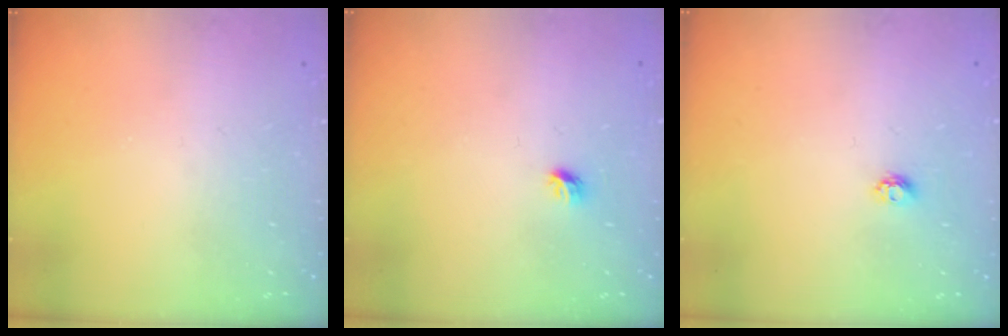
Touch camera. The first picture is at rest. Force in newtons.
{"total": 4.2, "press": 4.1, "slide": 1.0}
{"total": 4.2, "press": 4.1, "slide": 0.4}